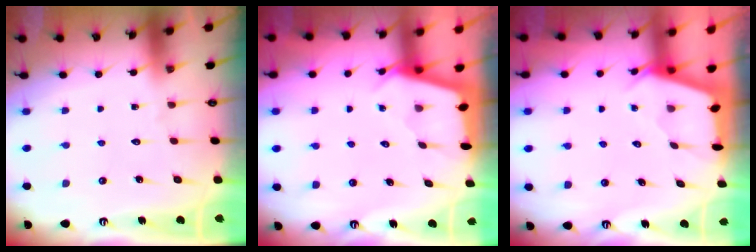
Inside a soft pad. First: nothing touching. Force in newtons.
{"total": 2.6, "press": 2.6, "slide": 0.3}
{"total": 2.6, "press": 2.5, "slide": 0.3}